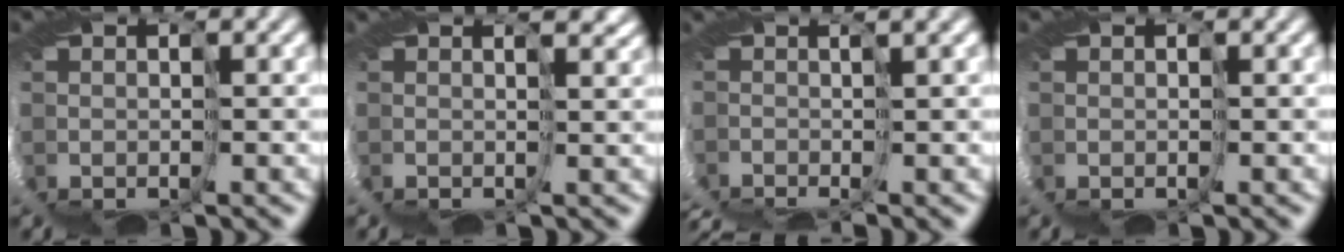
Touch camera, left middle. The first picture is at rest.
{"total": 1.6, "force": [1.0, -1.2, -0.2], "torque": [-0.002, -0.002, 0.024]}
{"total": 5.5, "force": [-4.8, -2.3, -1.3], "torque": [-0.009, -0.021, -0.040]}
{"total": 0.0}